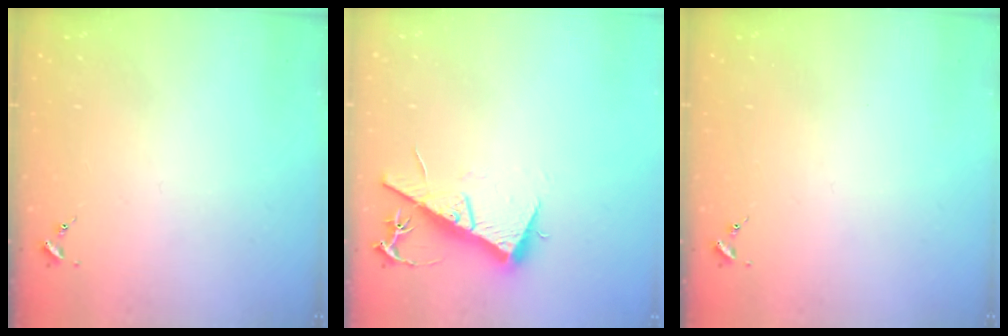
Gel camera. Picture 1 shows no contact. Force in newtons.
{"total": 12.5, "press": 12.5, "slide": 0.5}
{"total": 0.0}